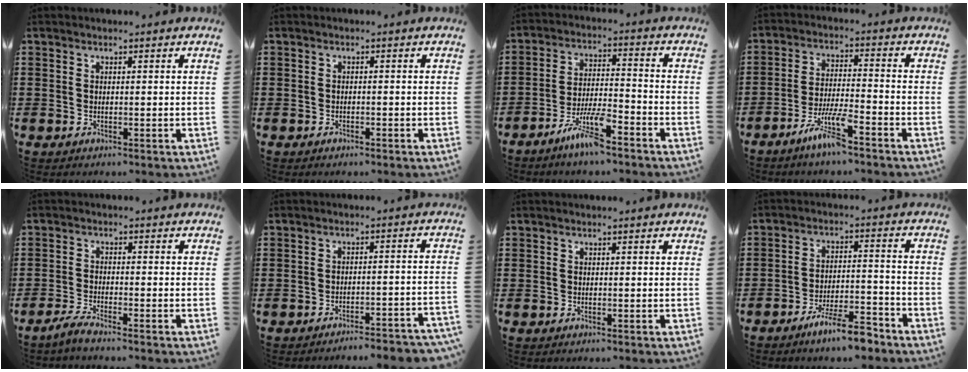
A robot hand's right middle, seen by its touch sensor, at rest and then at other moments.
{"total": 0.8, "force": [-0.8, 0.2, 0.1], "torque": [-0.005, 0.000, -0.016]}
{"total": 7.5, "force": [-5.4, 1.5, 5.1], "torque": [-0.108, -0.003, -0.102]}
{"total": 7.0, "force": [-5.0, 0.8, 4.8], "torque": [-0.104, -0.009, -0.095]}
{"total": 2.4, "force": [-2.0, -0.1, 1.3], "torque": [-0.038, -0.001, -0.043]}
{"total": 3.4, "force": [-3.3, -0.3, 0.8], "torque": [-0.015, -0.002, -0.070]}
{"total": 0.0}
{"total": 7.4, "force": [-6.1, 0.9, 4.1], "torque": [-0.075, 0.002, -0.114]}